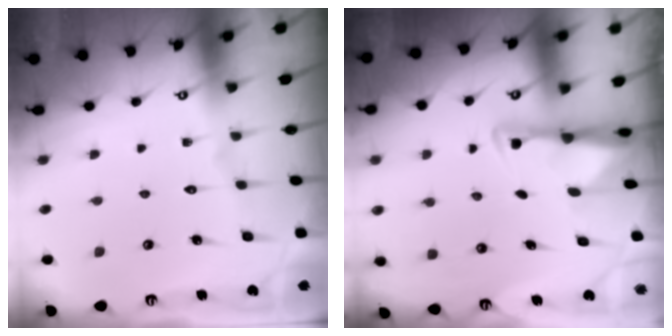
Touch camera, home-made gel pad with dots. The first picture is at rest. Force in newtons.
{"total": 3.0, "press": 3.0, "slide": 0.5}